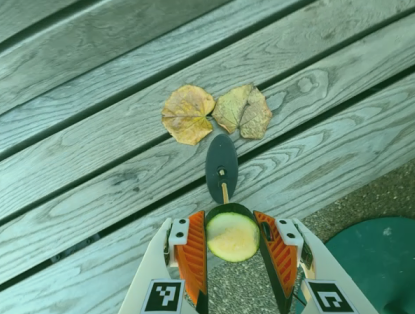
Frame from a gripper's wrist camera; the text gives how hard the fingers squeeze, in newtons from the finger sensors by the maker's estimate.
{"total": 9.8, "left": 9.5, "right": 10.1}